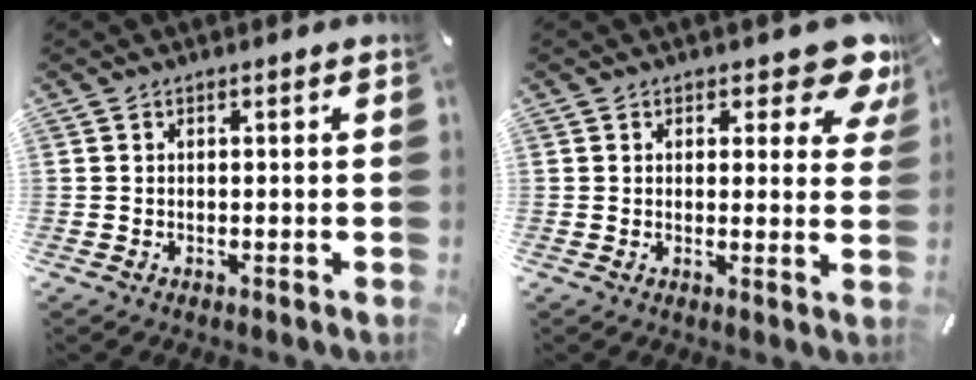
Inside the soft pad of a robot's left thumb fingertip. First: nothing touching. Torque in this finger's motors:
{"motor_torque": [0.36, -0.06, 0.13, 0.19, 0.04]}